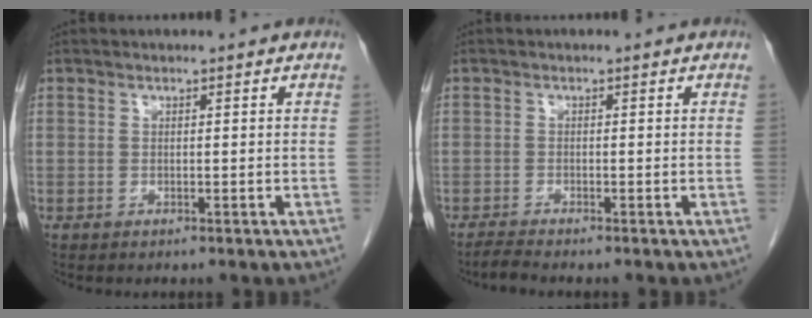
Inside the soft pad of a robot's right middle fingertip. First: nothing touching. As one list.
[{"total": 1.7, "force": [-1.5, -0.4, 0.5], "torque": [-0.020, -0.007, -0.032]}]